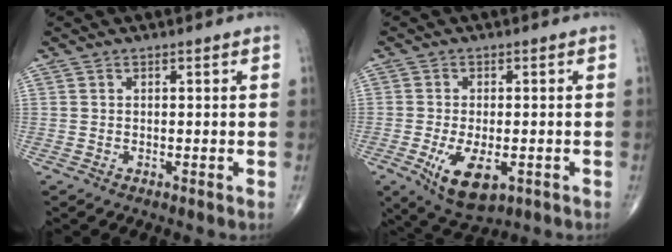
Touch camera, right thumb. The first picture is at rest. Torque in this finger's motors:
{"motor_torque": [0.56, 0.33, 0.68, 0.14, 0.27]}